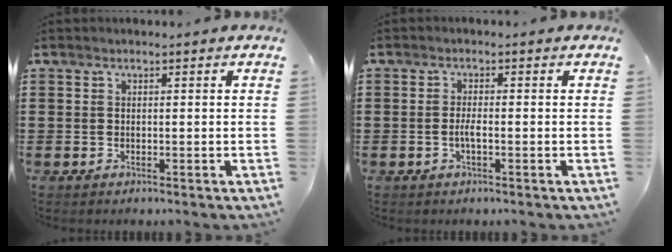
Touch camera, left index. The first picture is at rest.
{"total": 1.9, "force": [-0.7, 0.3, 1.7], "torque": [-0.039, -0.002, -0.015]}